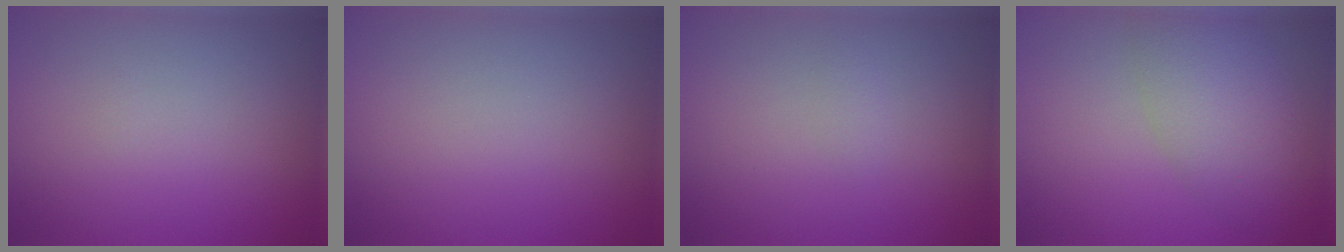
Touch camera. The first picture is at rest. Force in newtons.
{"total": 0.0}
{"total": 0.5, "press": 0.5, "slide": 0.0}
{"total": 5.3, "press": 5.3, "slide": 0.2}